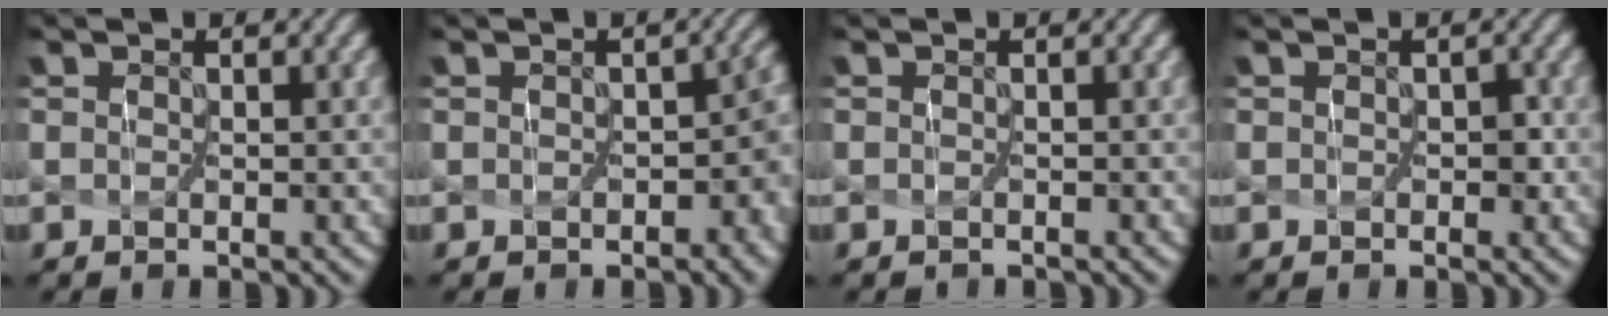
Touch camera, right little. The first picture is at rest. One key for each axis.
{"total": 5.5, "fx": -1.6, "fy": 3.4, "fz": 4.0, "tx": -0.035, "ty": -0.007, "tz": -0.026}
{"total": 0.5, "fx": -0.5, "fy": -0.1, "fz": -0.2, "tx": -0.001, "ty": -0.002, "tz": -0.005}
{"total": 1.2, "fx": -0.5, "fy": 0.9, "fz": 0.7, "tx": 0.001, "ty": -0.003, "tz": -0.003}